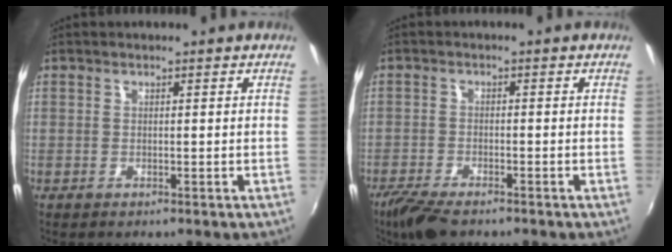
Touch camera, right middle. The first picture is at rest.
{"total": 7.0, "force": [-5.6, 1.8, 3.9], "torque": [-0.101, -0.022, -0.103]}